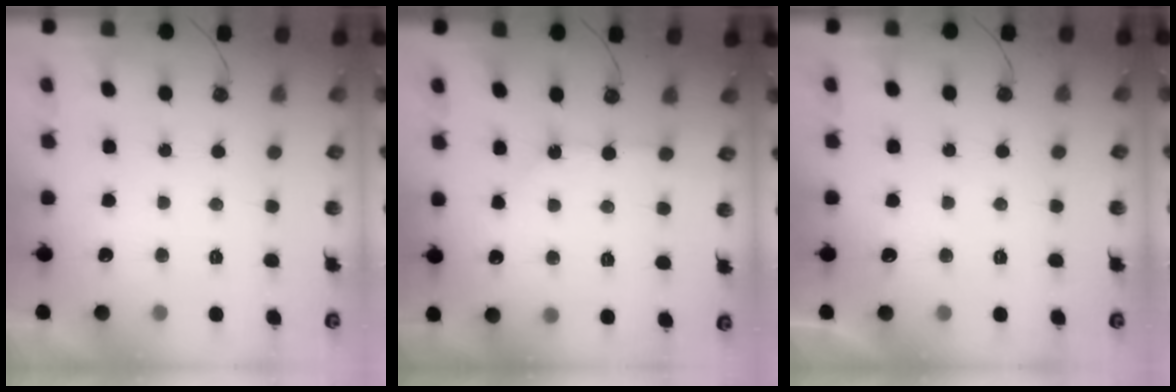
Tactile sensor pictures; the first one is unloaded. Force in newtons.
{"total": 1.9, "press": 1.8, "slide": 0.4}
{"total": 2.0, "press": 2.0, "slide": 0.4}